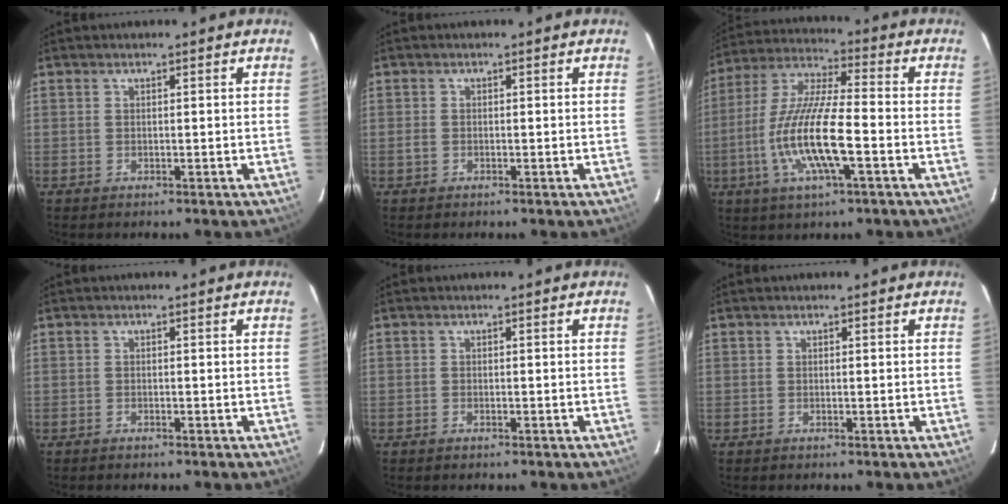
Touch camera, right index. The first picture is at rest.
{"total": 1.1, "force": [-0.6, 0.9, 0.3], "torque": [-0.007, 0.000, -0.011]}
{"total": 15.5, "force": [-4.5, 2.8, 14.5], "torque": [-0.296, -0.009, -0.088]}
{"total": 0.9, "force": [-0.8, 0.2, 0.3], "torque": [-0.009, 0.000, -0.017]}
{"total": 0.7, "force": [-0.6, 0.3, 0.2], "torque": [-0.004, 0.000, -0.013]}
{"total": 0.0}